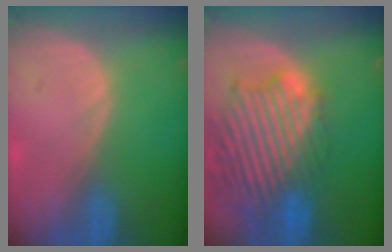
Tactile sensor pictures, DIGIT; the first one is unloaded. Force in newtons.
{"total": 13.8, "press": 11.8, "slide": 7.2}